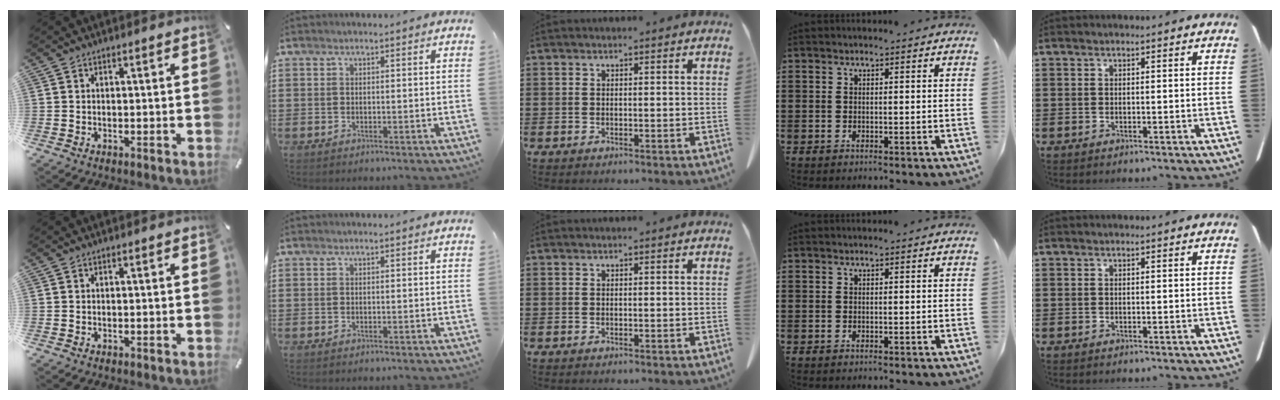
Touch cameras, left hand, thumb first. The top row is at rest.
{}